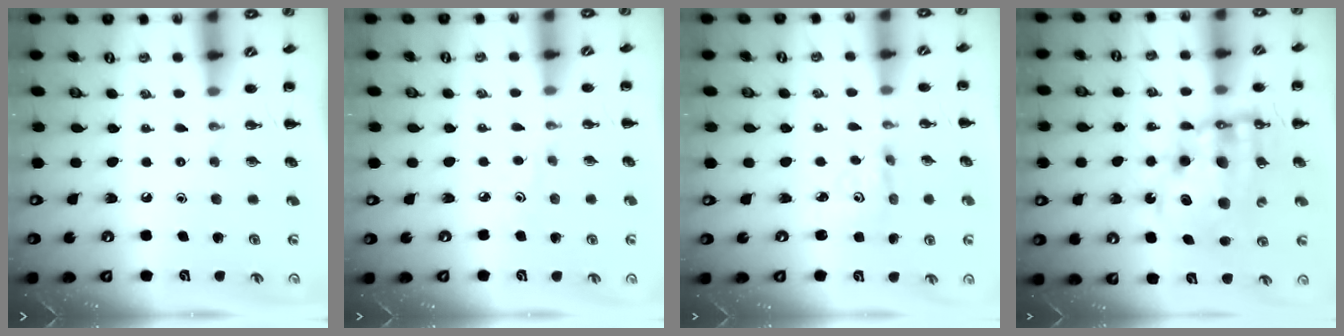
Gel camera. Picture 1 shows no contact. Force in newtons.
{"total": 2.2, "press": 2.0, "slide": 0.9}
{"total": 2.9, "press": 2.8, "slide": 0.7}
{"total": 14.6, "press": 14.2, "slide": 3.6}